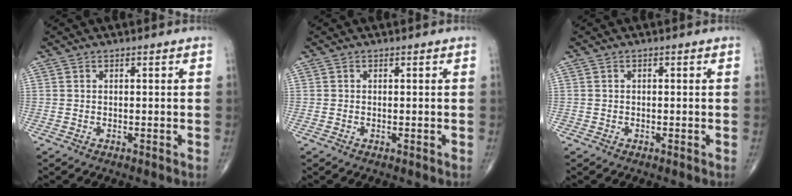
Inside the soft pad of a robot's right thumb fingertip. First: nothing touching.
{"total": 0.0}
{"total": 0.0}